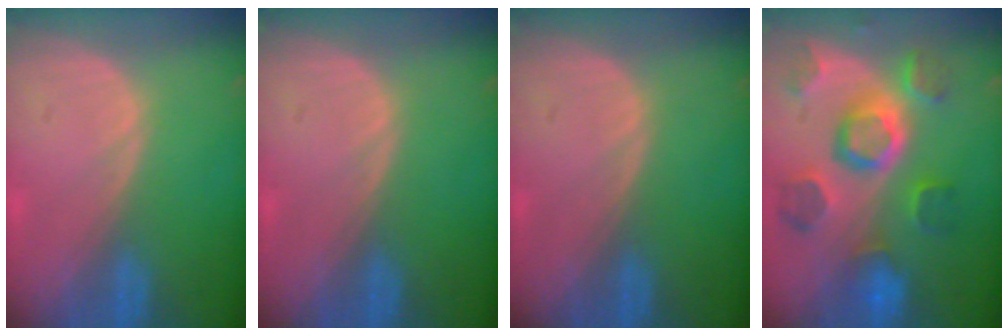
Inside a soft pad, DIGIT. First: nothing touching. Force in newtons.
{"total": 0.0}
{"total": 0.0}
{"total": 11.1, "press": 9.9, "slide": 5.0}